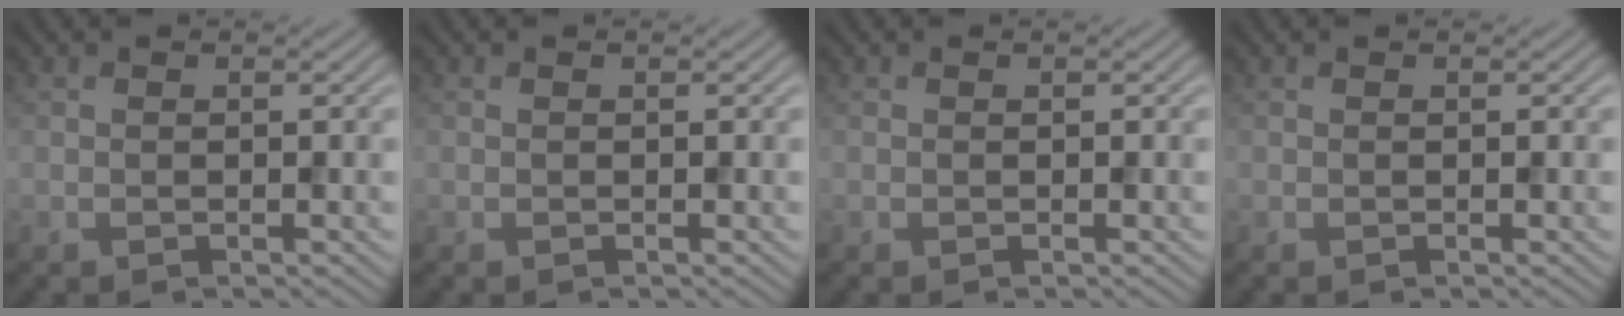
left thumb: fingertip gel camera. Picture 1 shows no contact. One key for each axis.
{"total": 0.0}
{"total": 0.0}
{"total": 0.0}